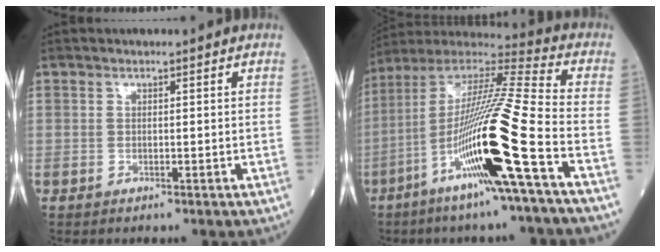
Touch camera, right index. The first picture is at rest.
{"total": 20.9, "force": [-7.8, -0.9, 19.3], "torque": [-0.390, -0.027, -0.157]}